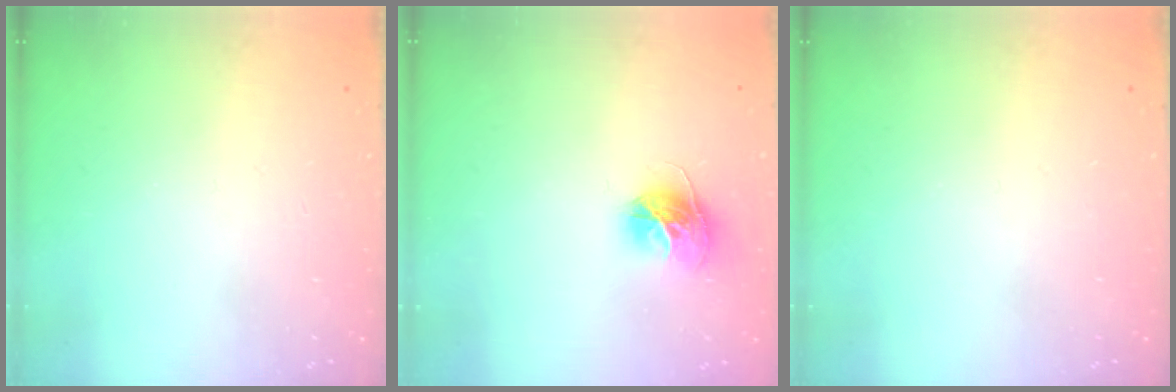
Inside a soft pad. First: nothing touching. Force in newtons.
{"total": 11.2, "press": 11.2, "slide": 1.1}
{"total": 0.0}